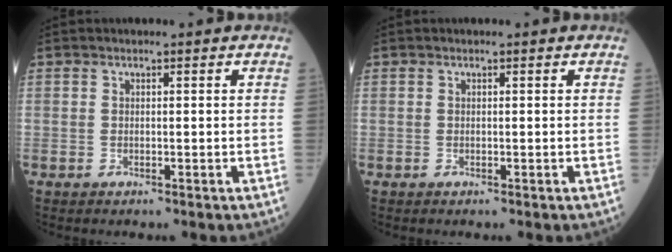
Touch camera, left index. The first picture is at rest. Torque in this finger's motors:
{"motor_torque": [0.01, 0.00, 0.00, 0.00]}